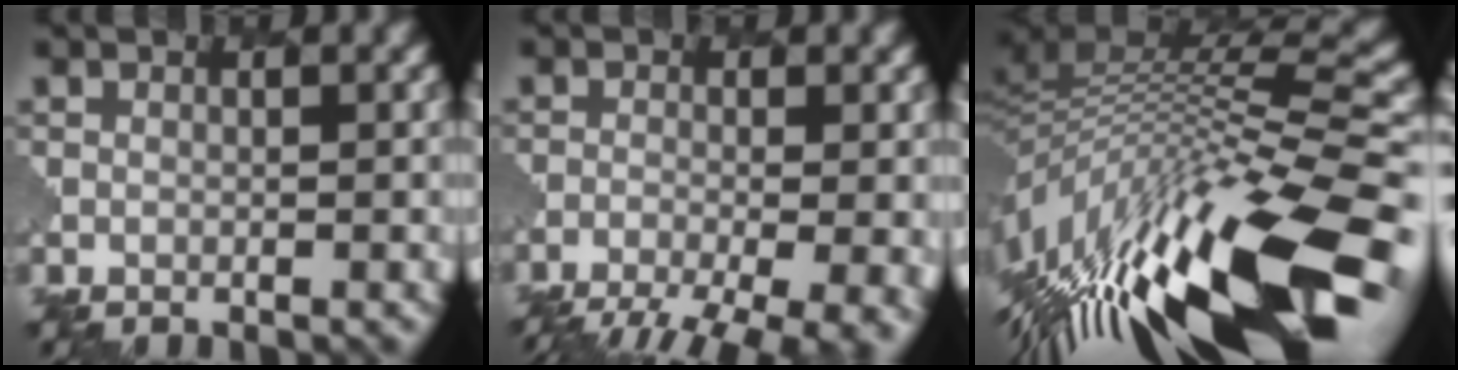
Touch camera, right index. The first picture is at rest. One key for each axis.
{"total": 10.7, "fx": -7.8, "fy": 3.4, "fz": 6.6, "tx": -0.098, "ty": -0.032, "tz": -0.086}
{"total": 15.5, "fx": -5.4, "fy": 4.8, "fz": 13.7, "tx": -0.276, "ty": 0.016, "tz": -0.100}